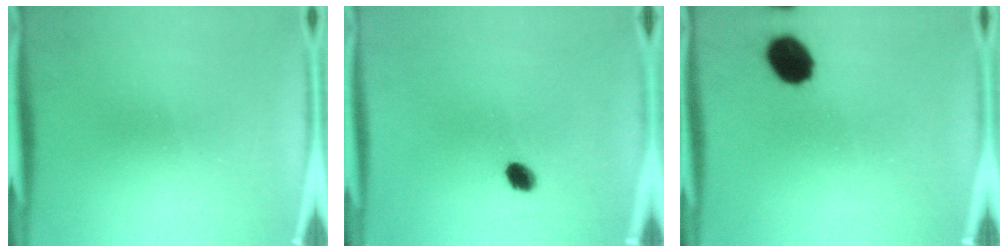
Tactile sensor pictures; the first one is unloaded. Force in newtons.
{"total": 2.9}
{"total": 9.2}